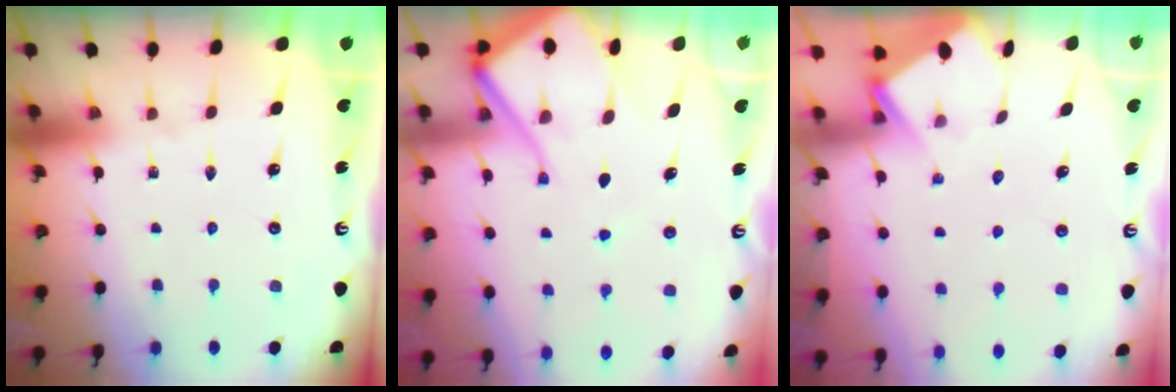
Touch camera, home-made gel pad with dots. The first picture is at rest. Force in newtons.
{"total": 12.7, "press": 12.6, "slide": 1.3}
{"total": 3.9, "press": 3.9, "slide": 0.4}